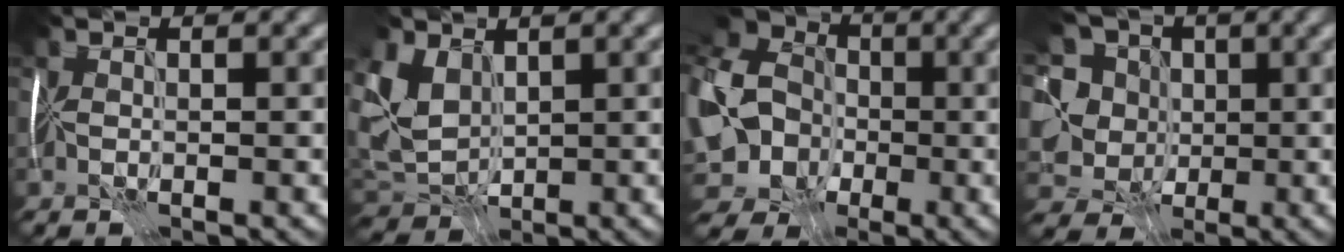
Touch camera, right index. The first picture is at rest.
{"total": 4.0, "force": [0.7, 3.2, 2.3], "torque": [-0.056, -0.003, 0.012]}
{"total": 14.2, "force": [-2.8, 12.0, 7.1], "torque": [-0.167, -0.004, -0.080]}
{"total": 10.2, "force": [1.0, 8.6, 5.4], "torque": [-0.107, 0.023, -0.011]}